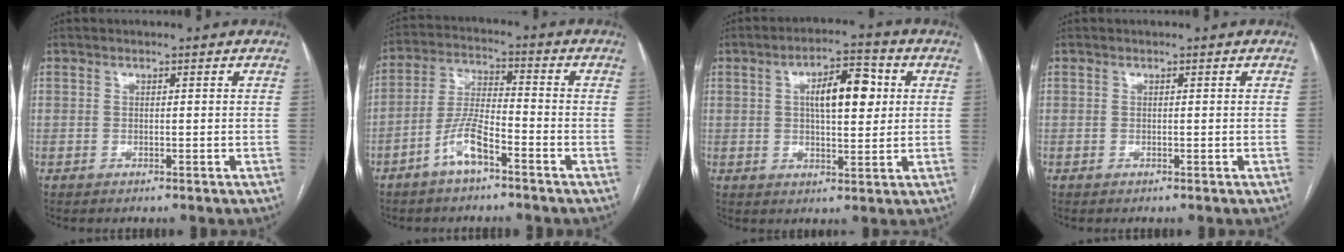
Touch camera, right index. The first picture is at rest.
{"total": 7.2, "force": [-4.3, 1.9, 5.5], "torque": [-0.120, 0.009, -0.082]}
{"total": 8.9, "force": [2.0, 3.1, 8.1], "torque": [-0.131, 0.021, 0.030]}
{"total": 0.0}